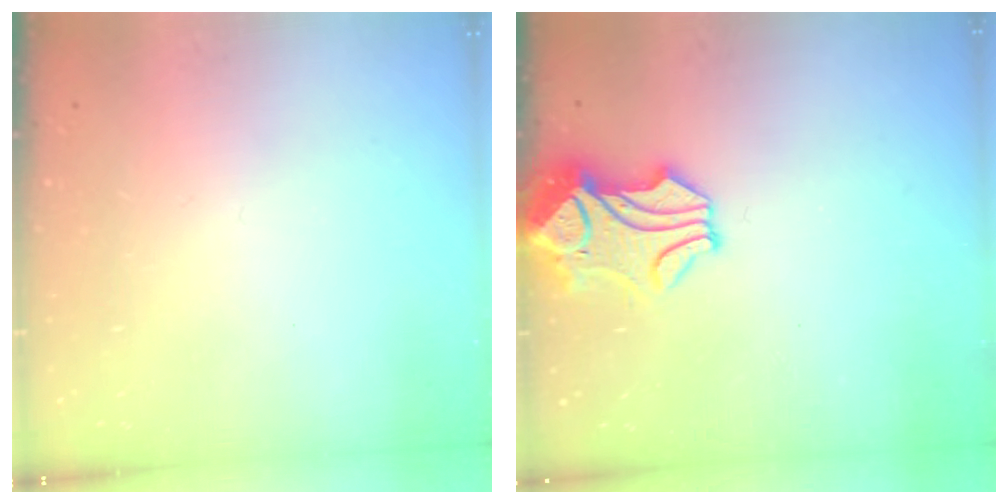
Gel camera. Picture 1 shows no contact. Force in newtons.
{"total": 1.0, "press": 0.4, "slide": 1.0}